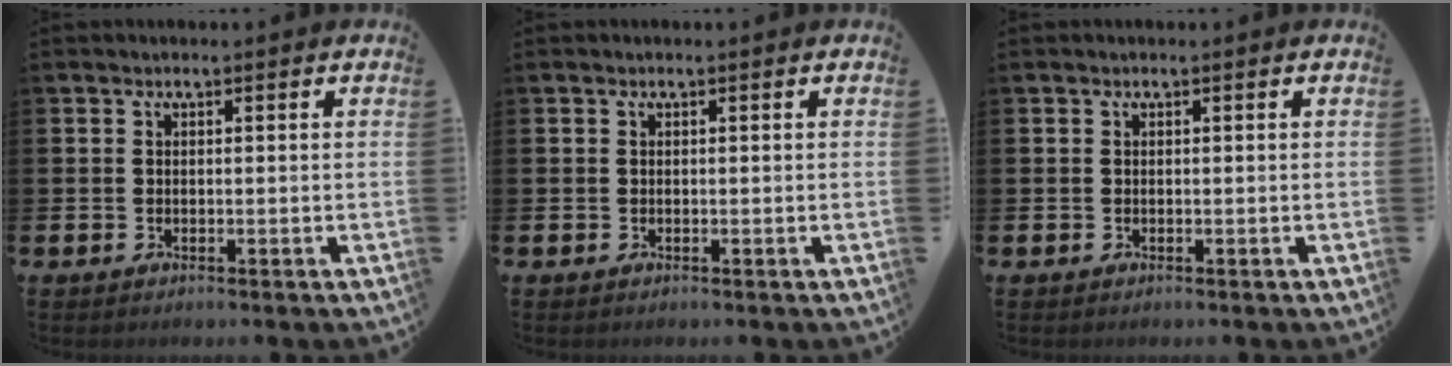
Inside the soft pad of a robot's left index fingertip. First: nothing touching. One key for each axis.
{"total": 0.0}
{"total": 0.0}